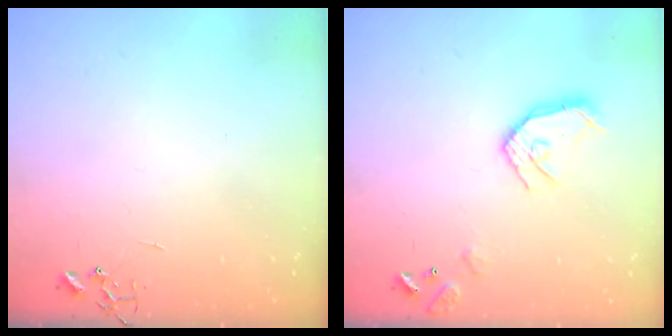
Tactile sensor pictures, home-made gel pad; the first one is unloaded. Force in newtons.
{"total": 12.7, "press": 12.6, "slide": 1.6}